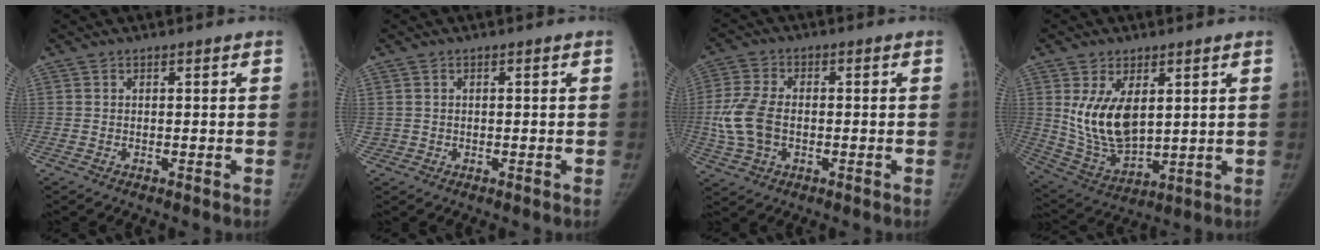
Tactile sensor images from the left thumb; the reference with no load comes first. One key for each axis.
{"total": 1.1, "fx": 0.2, "fy": 1.1, "fz": 0.1, "tx": 0.007, "ty": 0.003, "tz": 0.002}
{"total": 9.3, "fx": -1.0, "fy": 6.0, "fz": 7.0, "tx": -0.150, "ty": 0.008, "tz": -0.020}
{"total": 12.7, "fx": 3.2, "fy": 7.1, "fz": 10.0, "tx": -0.167, "ty": -0.025, "tz": 0.080}